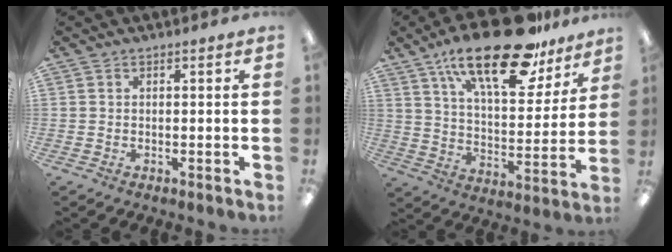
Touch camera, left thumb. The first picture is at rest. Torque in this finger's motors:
{"motor_torque": [0.29, 0.78, 1.61, -1.16, 0.16]}